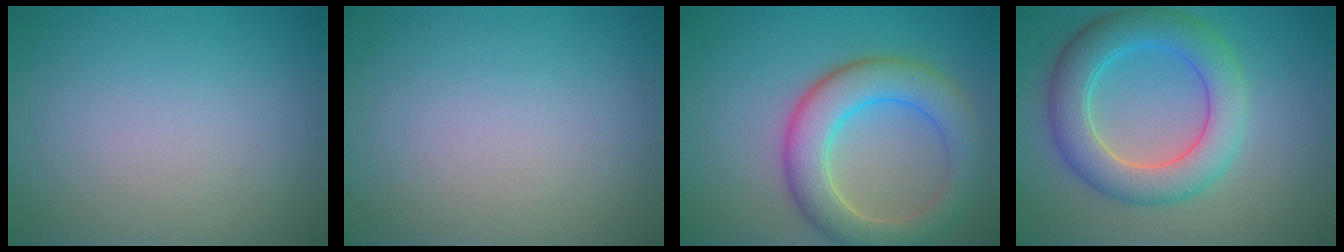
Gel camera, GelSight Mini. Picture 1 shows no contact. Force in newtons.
{"total": 0.0}
{"total": 6.8, "press": 6.7, "slide": 0.3}
{"total": 6.5, "press": 6.5, "slide": 0.3}